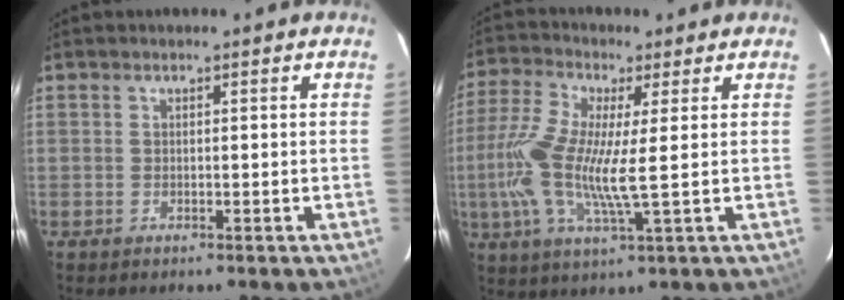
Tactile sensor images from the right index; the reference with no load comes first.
{"total": 12.8, "force": [0.0, 2.2, 12.6], "torque": [-0.259, -0.003, -0.009]}